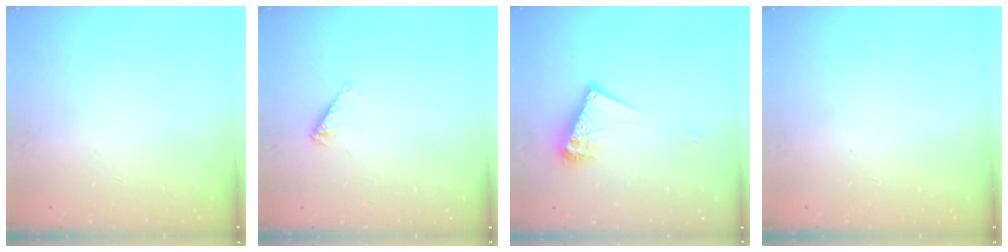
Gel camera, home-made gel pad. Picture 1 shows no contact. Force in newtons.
{"total": 2.9, "press": 2.8, "slide": 0.5}
{"total": 12.1, "press": 12.0, "slide": 1.1}
{"total": 0.0}